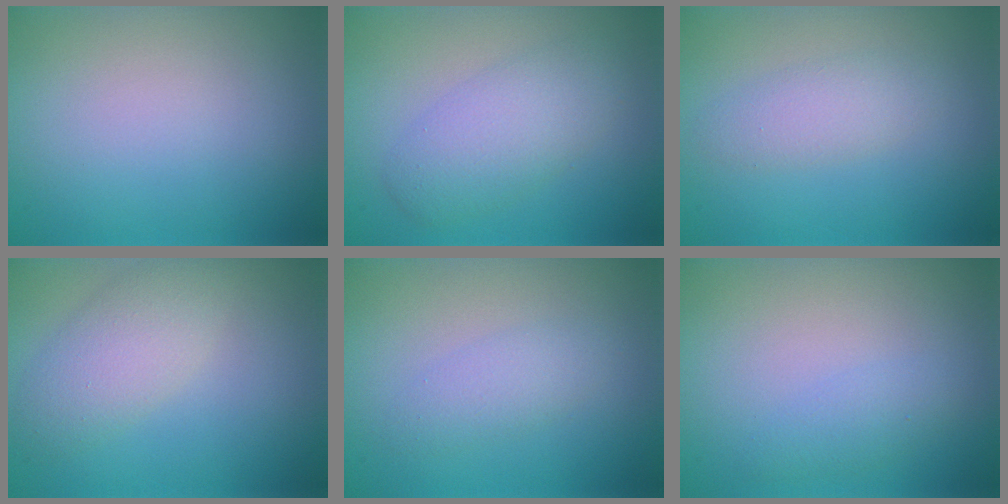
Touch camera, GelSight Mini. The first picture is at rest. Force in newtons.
{"total": 4.0, "press": 4.0, "slide": 0.2}
{"total": 2.3, "press": 2.3, "slide": 0.1}
{"total": 3.8, "press": 3.8, "slide": 0.3}
{"total": 1.9, "press": 1.9, "slide": 0.1}
{"total": 1.3, "press": 1.3, "slide": 0.1}